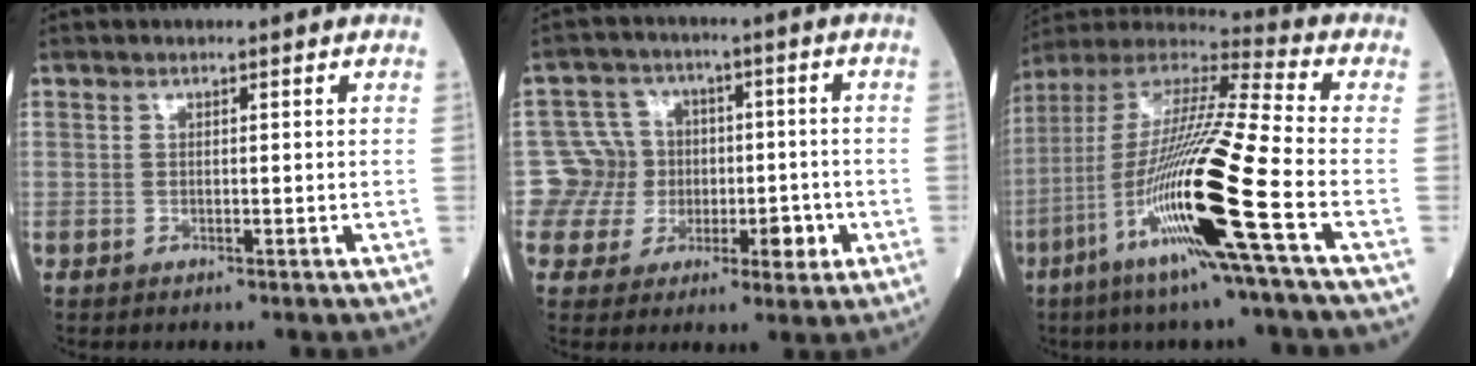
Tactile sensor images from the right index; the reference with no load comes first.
{"total": 8.3, "force": [-0.6, 8.2, 0.9], "torque": [0.002, 0.033, -0.002]}
{"total": 21.0, "force": [-7.5, -0.8, 19.7], "torque": [-0.414, -0.034, -0.153]}